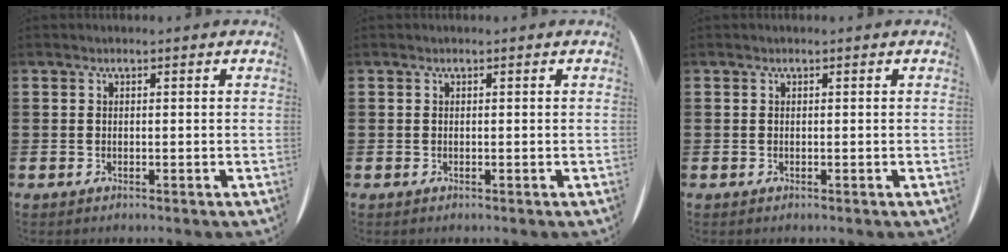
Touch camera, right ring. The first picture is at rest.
{"total": 0.0}
{"total": 0.0}